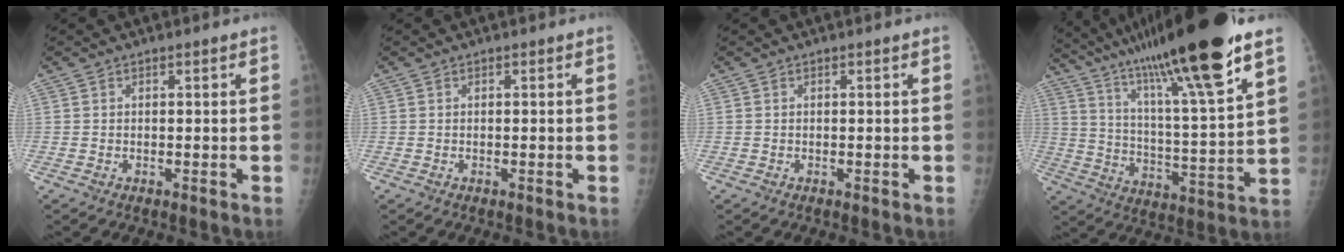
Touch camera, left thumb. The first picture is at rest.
{"total": 0.0}
{"total": 0.0}
{"total": 24.0, "force": [16.2, 1.7, 17.7], "torque": [-0.286, -0.050, 0.276]}